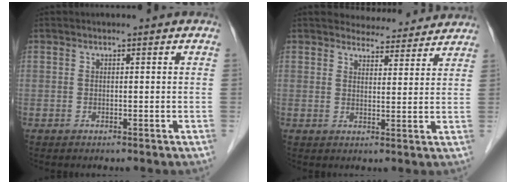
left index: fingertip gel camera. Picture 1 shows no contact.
{"total": 7.6, "force": [7.3, 1.8, 0.7], "torque": [-0.001, 0.003, 0.084]}